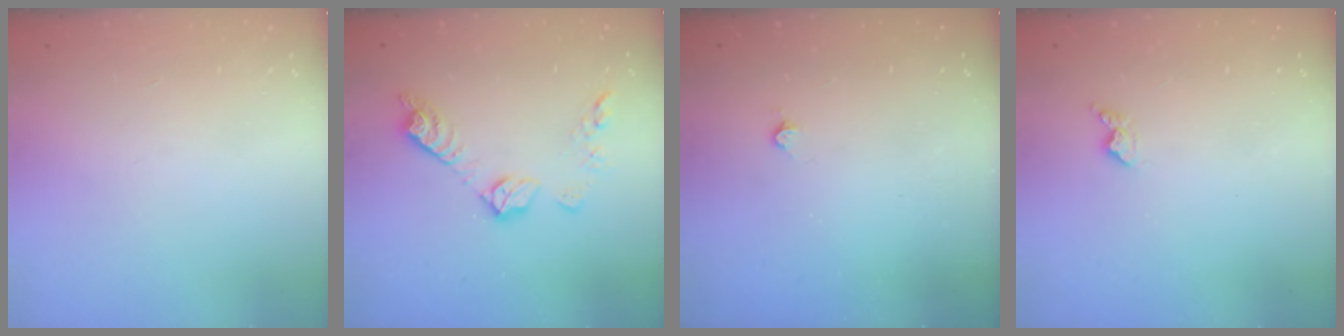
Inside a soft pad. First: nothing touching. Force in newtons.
{"total": 10.6, "press": 10.6, "slide": 0.4}
{"total": 2.7, "press": 2.7, "slide": 0.5}
{"total": 4.1, "press": 4.0, "slide": 0.6}